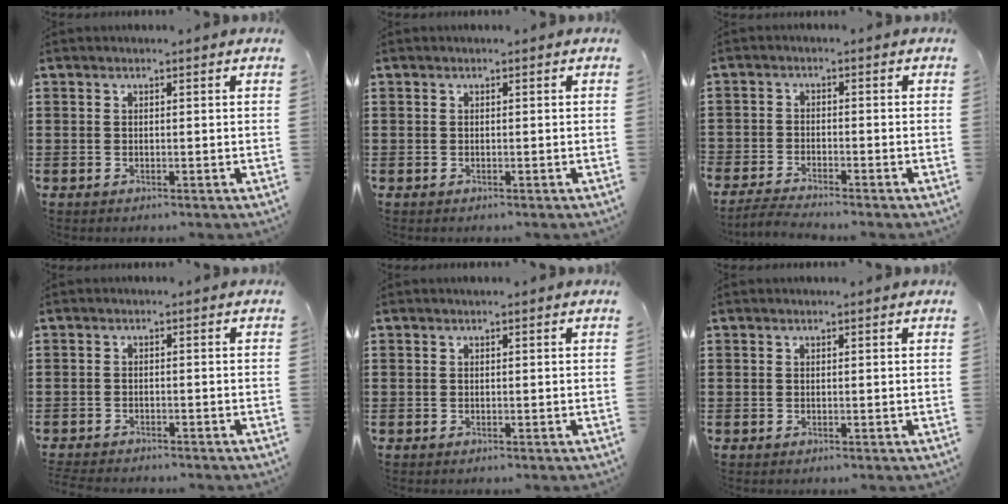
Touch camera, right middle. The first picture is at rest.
{"total": 0.0}
{"total": 2.9, "force": [-2.8, 0.0, 0.5], "torque": [-0.018, 0.001, -0.061]}
{"total": 1.6, "force": [-1.6, 0.1, 0.0], "torque": [-0.005, 0.000, -0.033]}
{"total": 0.0}
{"total": 0.0}